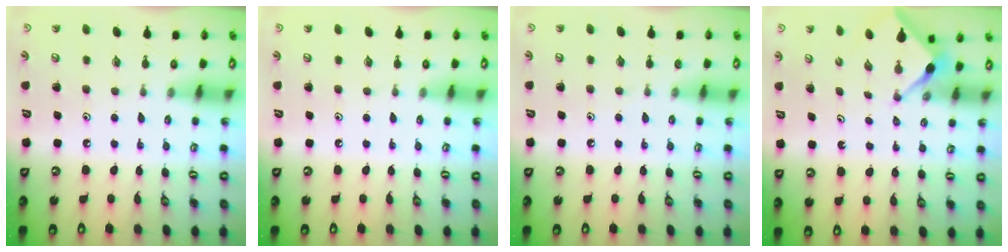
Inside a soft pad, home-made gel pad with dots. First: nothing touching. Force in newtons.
{"total": 0.0}
{"total": 2.8, "press": 2.8, "slide": 0.4}
{"total": 2.9, "press": 2.9, "slide": 0.4}